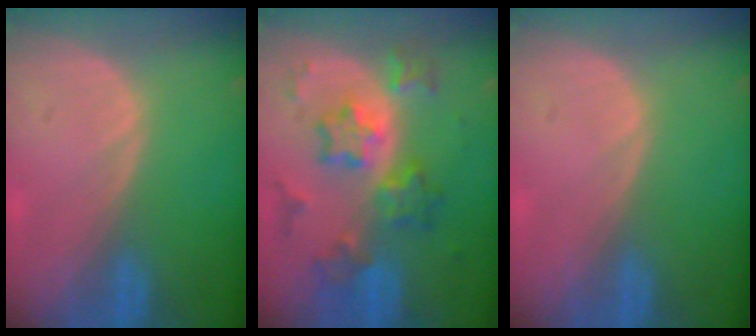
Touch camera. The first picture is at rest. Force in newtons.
{"total": 8.7, "press": 8.7, "slide": 0.6}
{"total": 0.0}